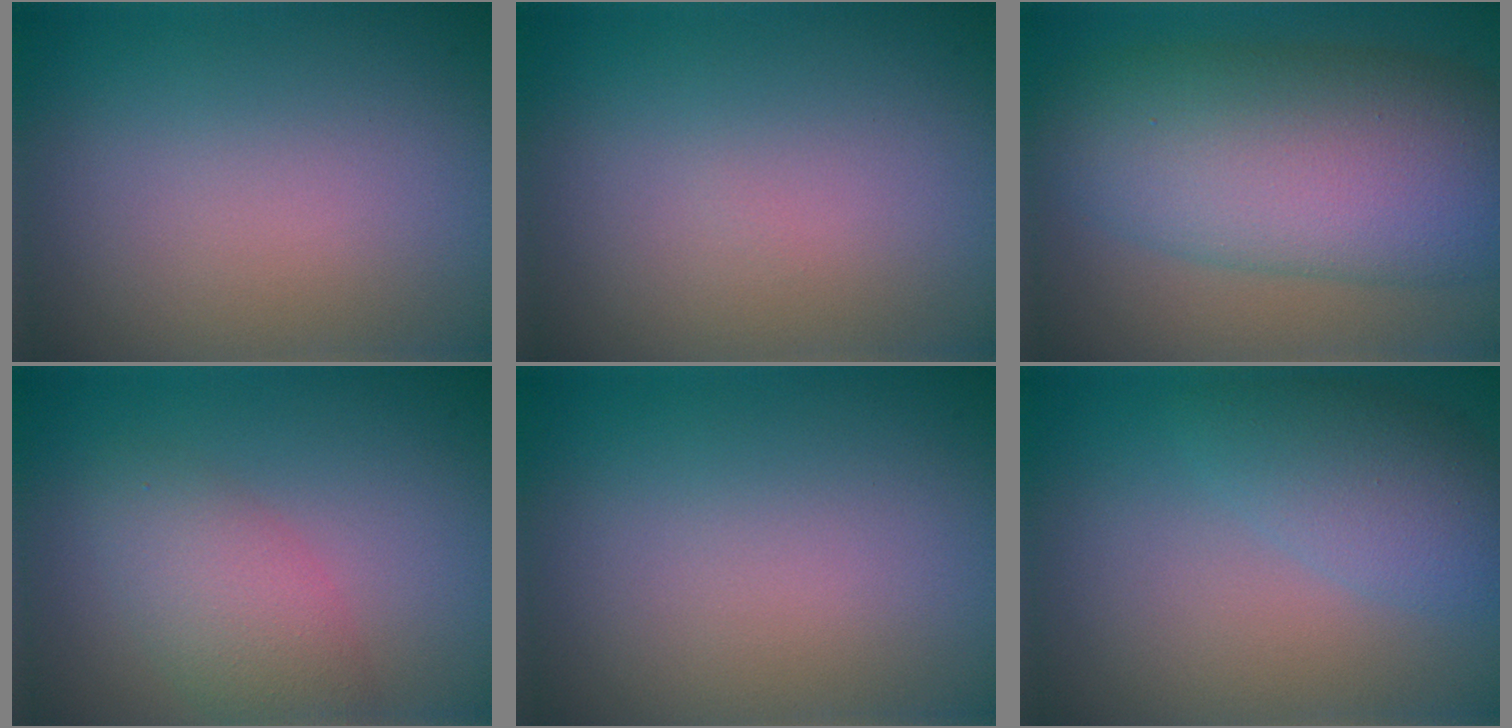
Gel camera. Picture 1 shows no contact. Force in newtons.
{"total": 0.0}
{"total": 11.3, "press": 11.3, "slide": 0.2}
{"total": 3.7, "press": 3.7, "slide": 0.0}
{"total": 0.0}
{"total": 3.4, "press": 3.4, "slide": 0.2}